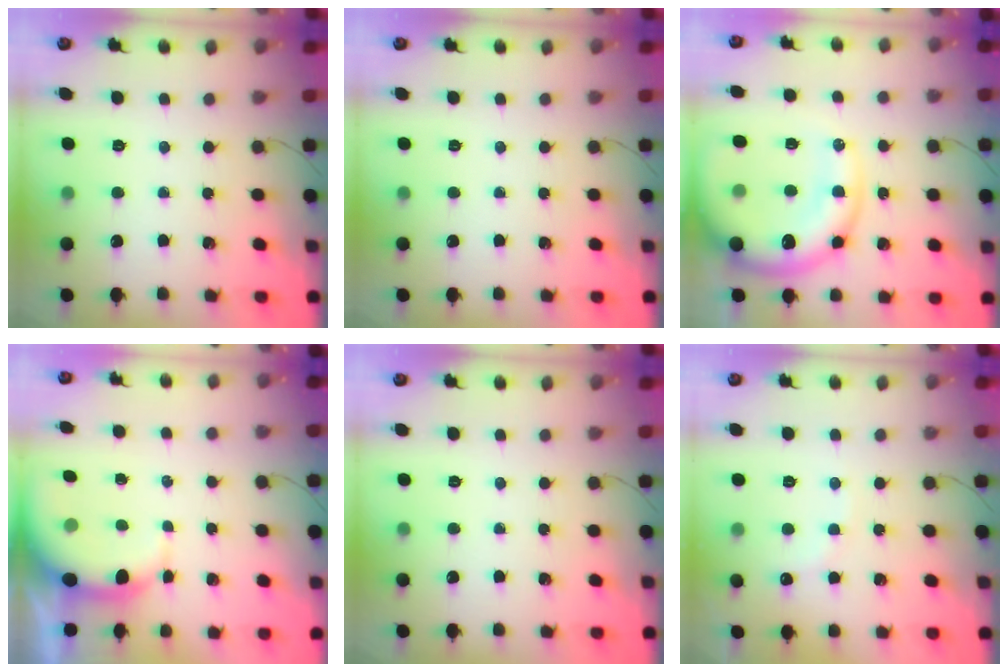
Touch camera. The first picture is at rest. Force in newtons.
{"total": 0.0}
{"total": 20.7, "press": 20.2, "slide": 4.6}
{"total": 6.2, "press": 6.1, "slide": 1.1}
{"total": 0.0}
{"total": 7.4, "press": 7.2, "slide": 1.7}